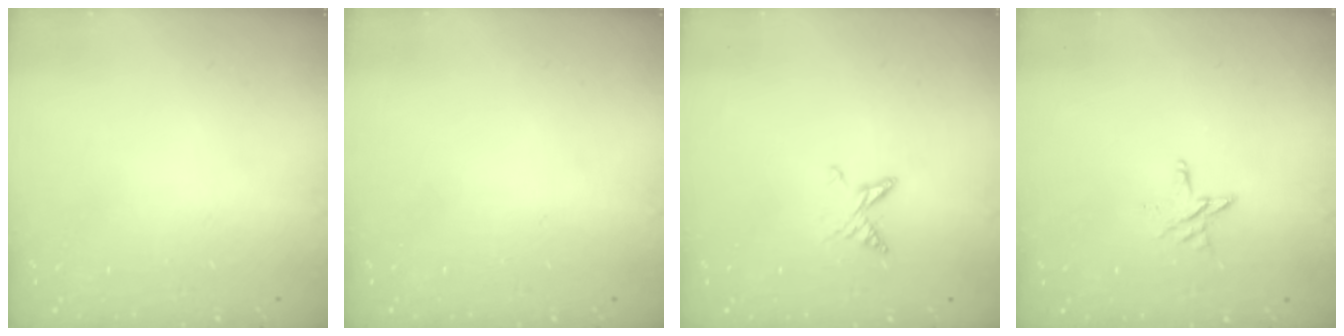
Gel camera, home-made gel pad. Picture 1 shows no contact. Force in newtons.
{"total": 0.0}
{"total": 6.0, "press": 5.9, "slide": 0.6}
{"total": 4.9, "press": 4.8, "slide": 0.4}